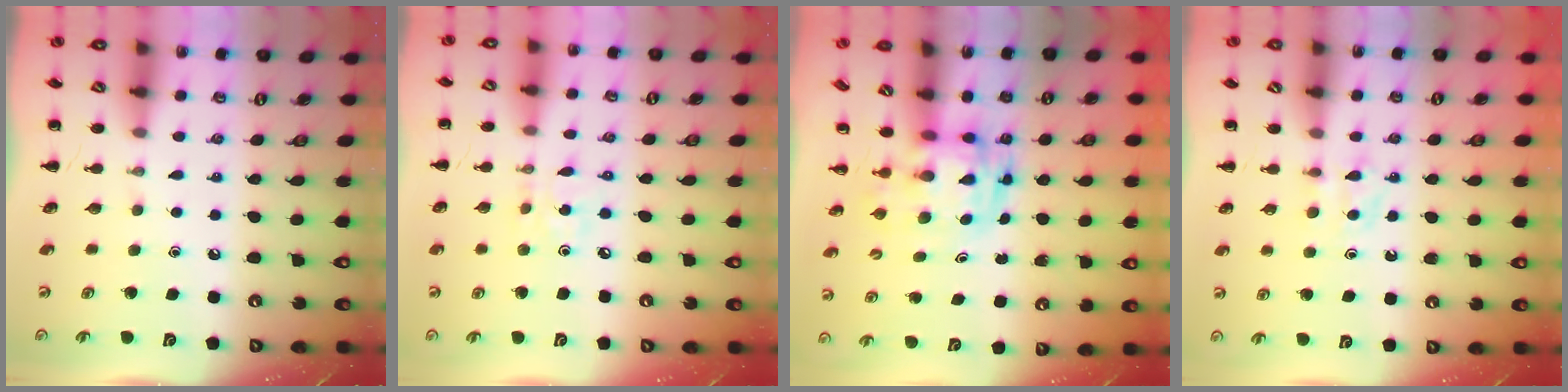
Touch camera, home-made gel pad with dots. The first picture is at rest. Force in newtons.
{"total": 3.6, "press": 3.4, "slide": 1.0}
{"total": 2.8, "press": 2.8, "slide": 0.6}
{"total": 4.1, "press": 3.9, "slide": 1.3}